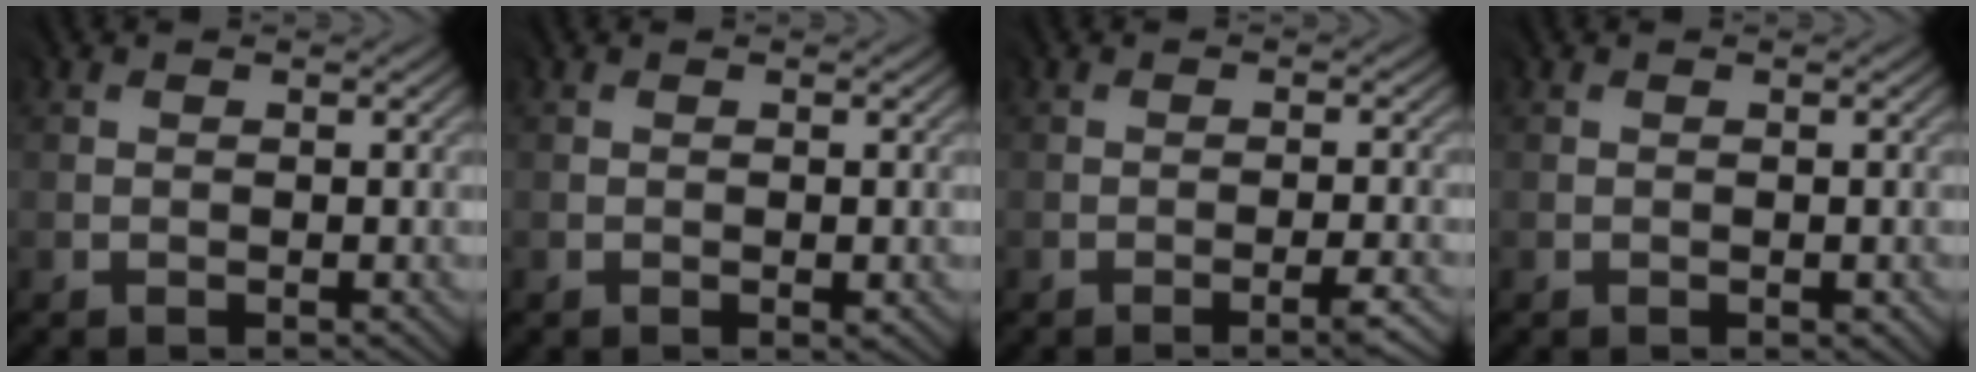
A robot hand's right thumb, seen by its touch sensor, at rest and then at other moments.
{"total": 0.9, "force": [-0.1, 0.4, 0.8], "torque": [-0.012, -0.003, 0.001]}
{"total": 2.5, "force": [-1.6, 0.0, 1.9], "torque": [-0.028, -0.002, -0.025]}
{"total": 0.7, "force": [-0.2, 0.3, 0.6], "torque": [-0.008, -0.002, 0.000]}